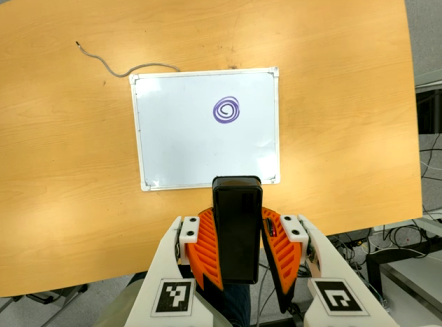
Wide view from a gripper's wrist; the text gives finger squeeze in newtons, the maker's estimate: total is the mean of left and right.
{"total": 10.0, "left": 7.9, "right": 12.0}